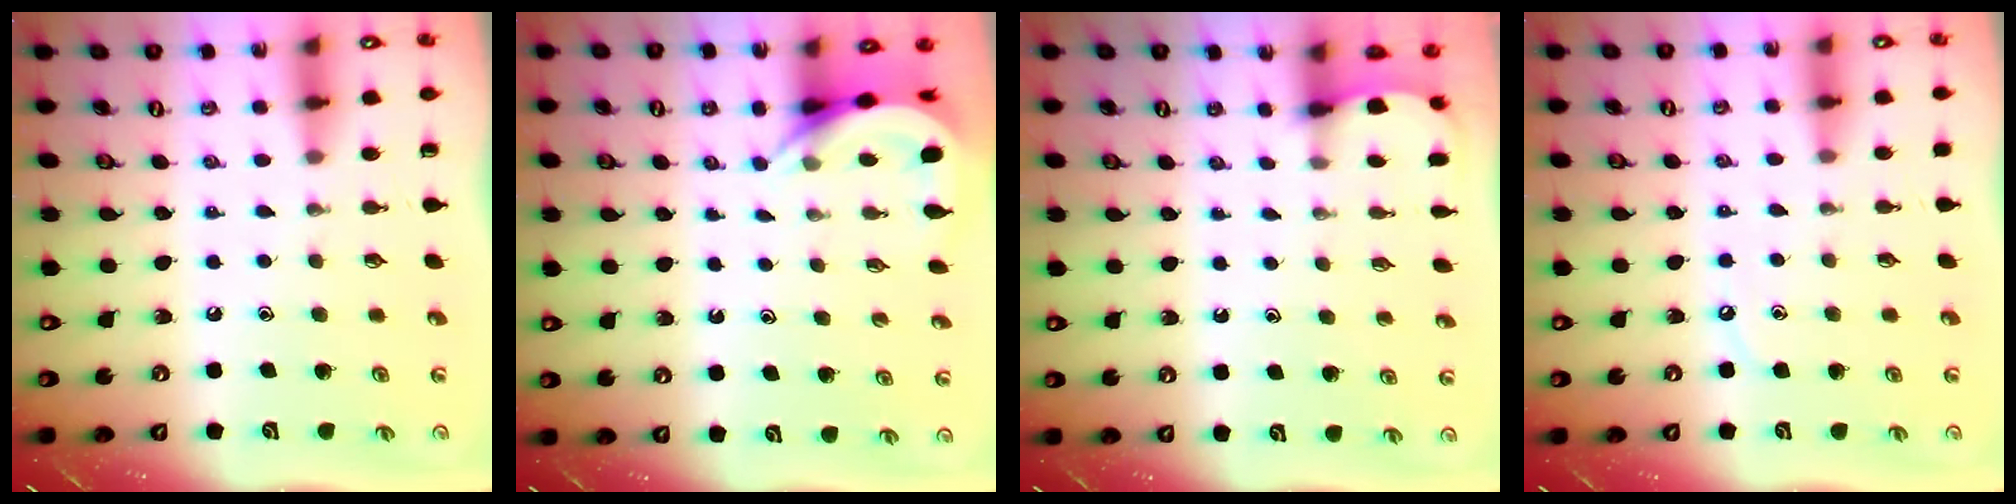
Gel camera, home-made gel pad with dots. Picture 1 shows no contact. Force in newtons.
{"total": 4.5, "press": 4.5, "slide": 0.4}
{"total": 1.3, "press": 1.3, "slide": 0.1}
{"total": 4.1, "press": 4.1, "slide": 0.6}